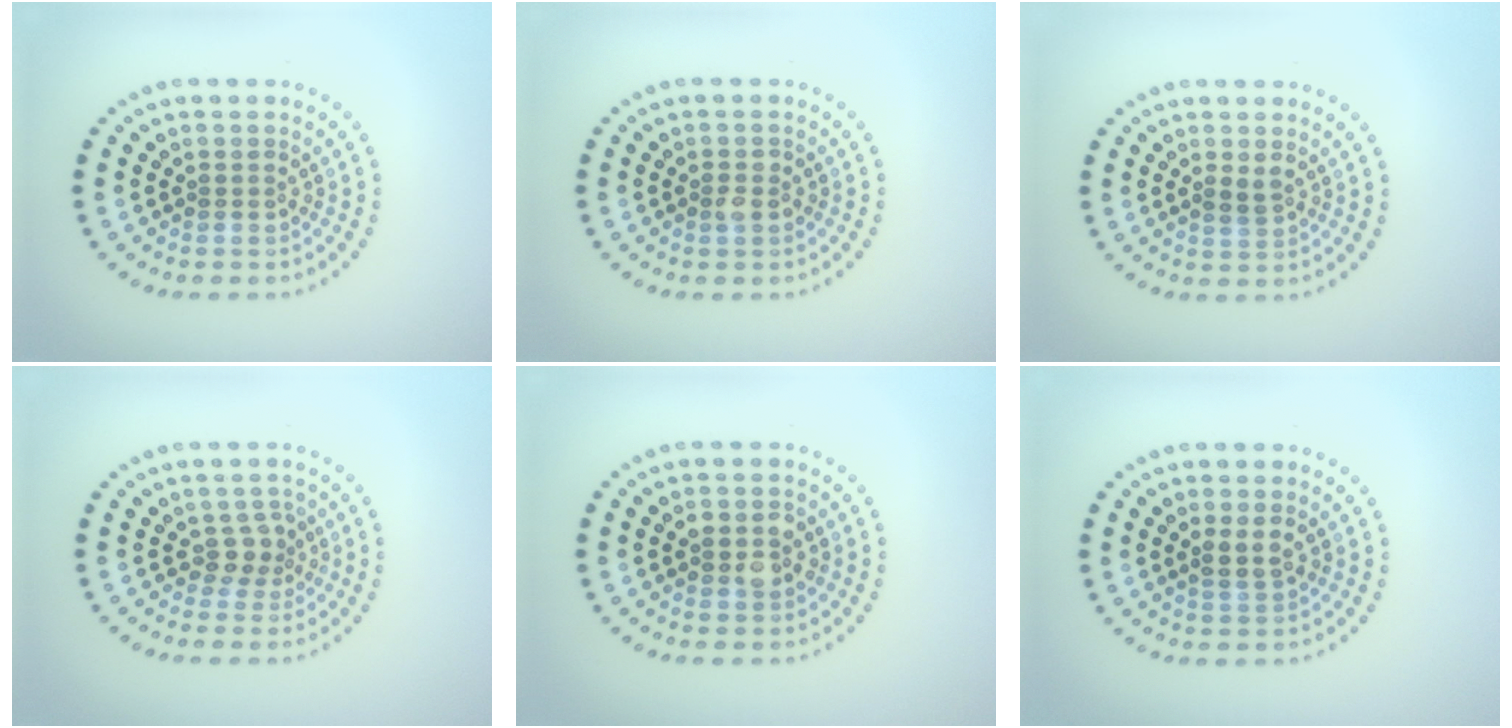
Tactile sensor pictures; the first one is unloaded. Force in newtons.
{"total": 1.2, "press": 1.2, "slide": 0.3}
{"total": 1.2, "press": 1.1, "slide": 0.4}
{"total": 2.1, "press": 1.7, "slide": 1.3}
{"total": 2.5, "press": 2.5, "slide": 0.2}
{"total": 1.9, "press": 1.8, "slide": 0.6}